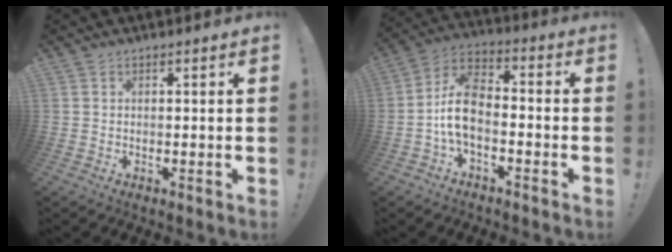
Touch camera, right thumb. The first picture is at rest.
{"total": 10.6, "force": [-3.0, 6.0, 8.2], "torque": [-0.165, 0.009, -0.055]}